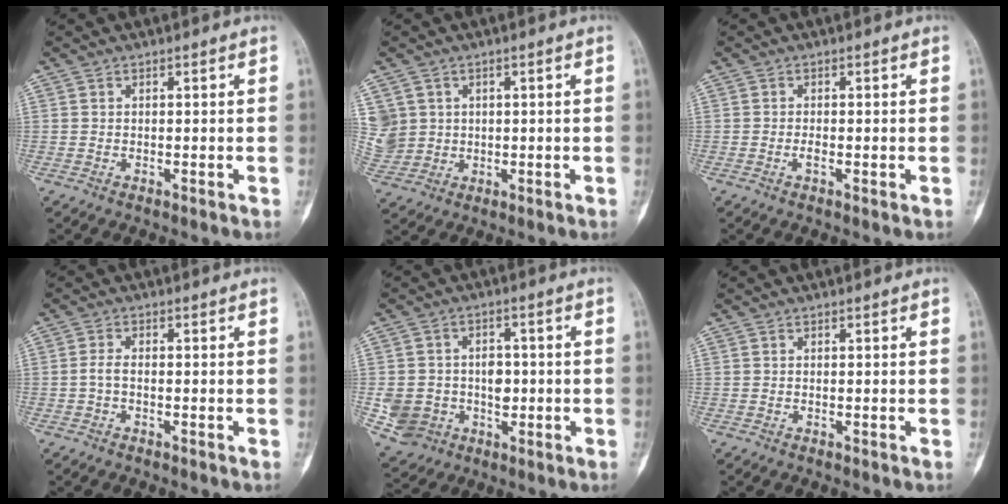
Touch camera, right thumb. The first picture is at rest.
{"total": 7.7, "force": [2.1, 7.2, 1.9], "torque": [-0.036, 0.009, 0.060]}
{"total": 1.5, "force": [-0.3, 0.5, 1.3], "torque": [-0.020, 0.002, -0.008]}
{"total": 1.7, "force": [-0.5, 0.8, 1.5], "torque": [-0.030, 0.004, -0.013]}
{"total": 9.9, "force": [-1.7, 9.0, 3.8], "torque": [-0.043, 0.020, -0.014]}
{"total": 0.0}